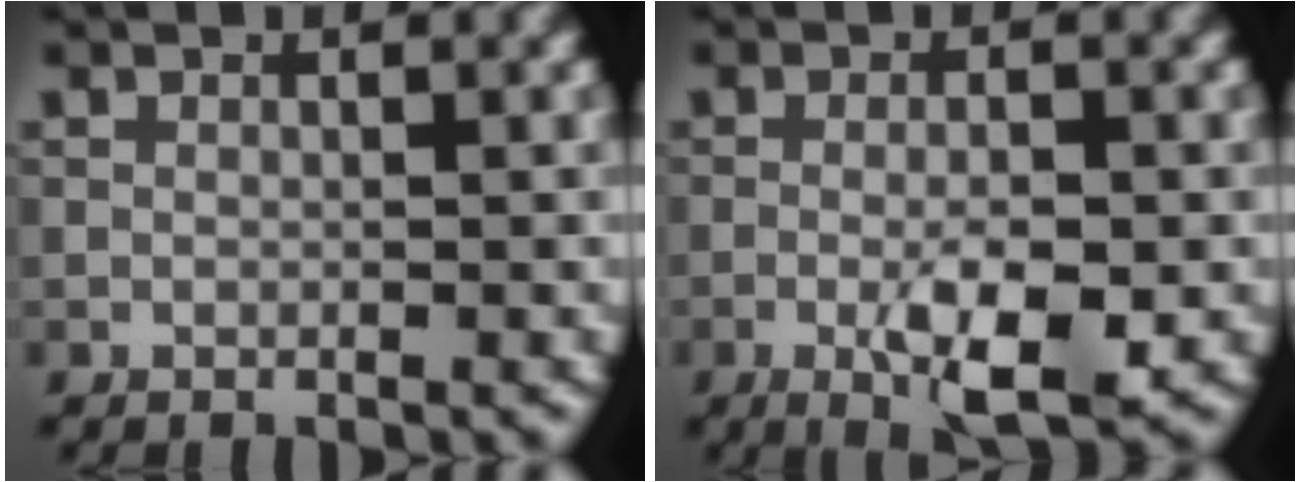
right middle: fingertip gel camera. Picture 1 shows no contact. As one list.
[{"total": 5.4, "force": [-1.7, 1.4, 4.9], "torque": [-0.083, -0.002, -0.028]}]